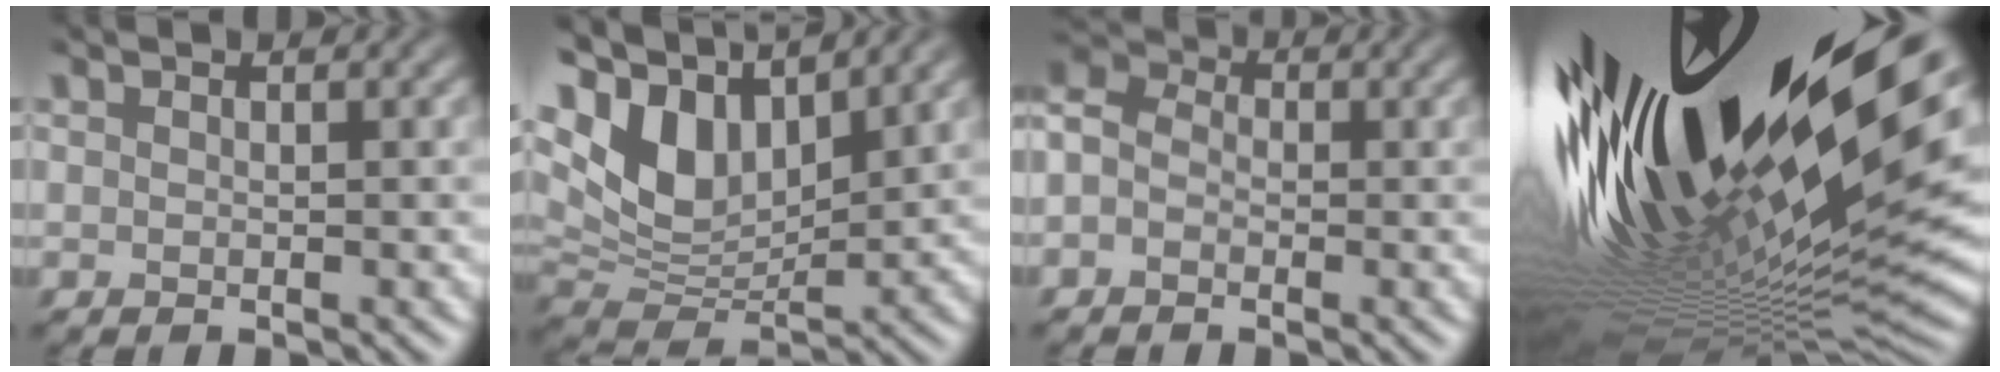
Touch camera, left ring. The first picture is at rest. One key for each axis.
{"total": 9.1, "fx": 3.5, "fy": 5.4, "fz": 6.6, "tx": -0.146, "ty": 0.008, "tz": 0.055}
{"total": 5.1, "fx": -1.0, "fy": 4.2, "fz": 2.6, "tx": -0.049, "ty": 0.019, "tz": -0.053}
{"total": 20.2, "fx": 3.8, "fy": 4.9, "fz": 19.3, "tx": -0.329, "ty": -0.049, "tz": 0.075}